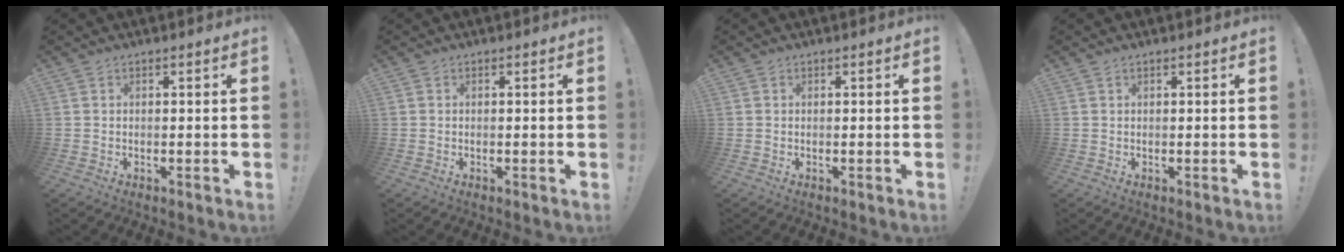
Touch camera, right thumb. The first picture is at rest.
{"total": 0.0}
{"total": 0.0}
{"total": 0.0}